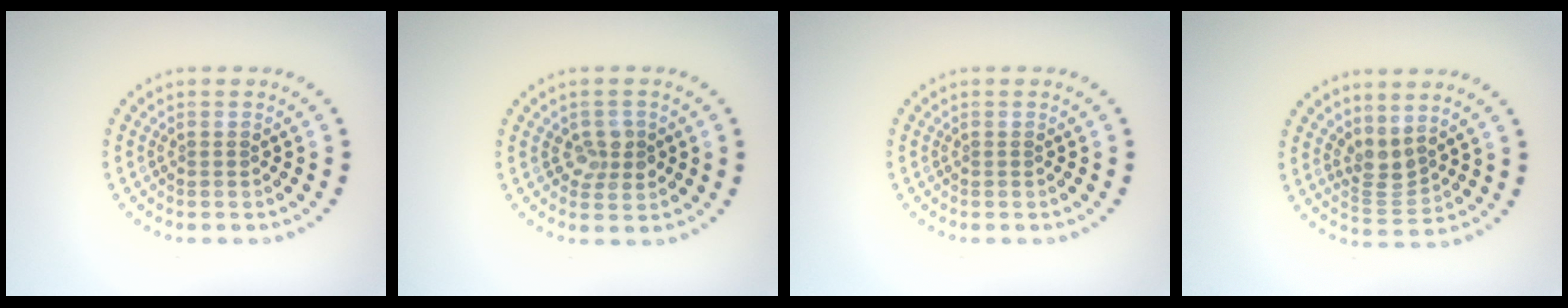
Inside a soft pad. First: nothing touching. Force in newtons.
{"total": 2.4, "press": 2.3, "slide": 0.7}
{"total": 0.0}
{"total": 2.3, "press": 1.9, "slide": 1.4}